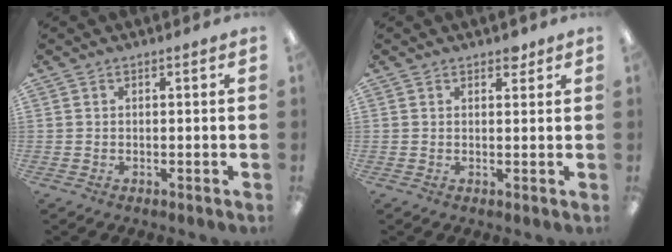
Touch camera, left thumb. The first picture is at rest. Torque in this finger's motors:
{"motor_torque": [0.22, 0.12, 0.08, -0.23, 0.02]}